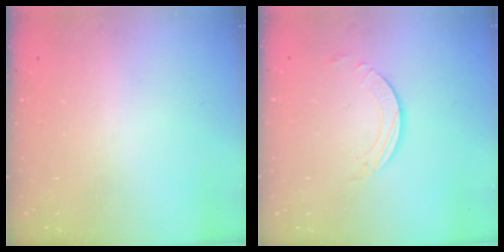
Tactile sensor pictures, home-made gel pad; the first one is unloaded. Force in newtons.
{"total": 1.9, "press": 1.9, "slide": 0.1}